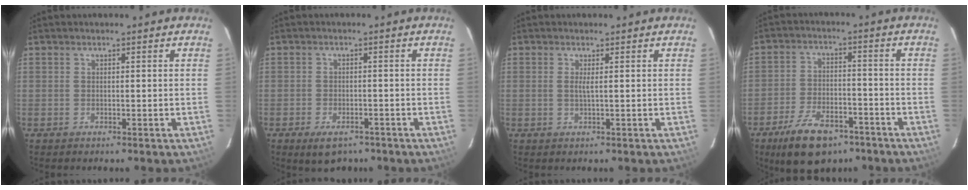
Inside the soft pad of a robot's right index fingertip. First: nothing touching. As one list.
[{"total": 5.8, "force": [-3.9, 3.0, 3.1], "torque": [-0.060, -0.007, -0.057]}, {"total": 1.1, "force": [0.2, -0.3, 1.0], "torque": [-0.021, -0.002, 0.002]}, {"total": 12.9, "force": [-8.6, 6.3, 7.3], "torque": [-0.157, -0.004, -0.140]}]